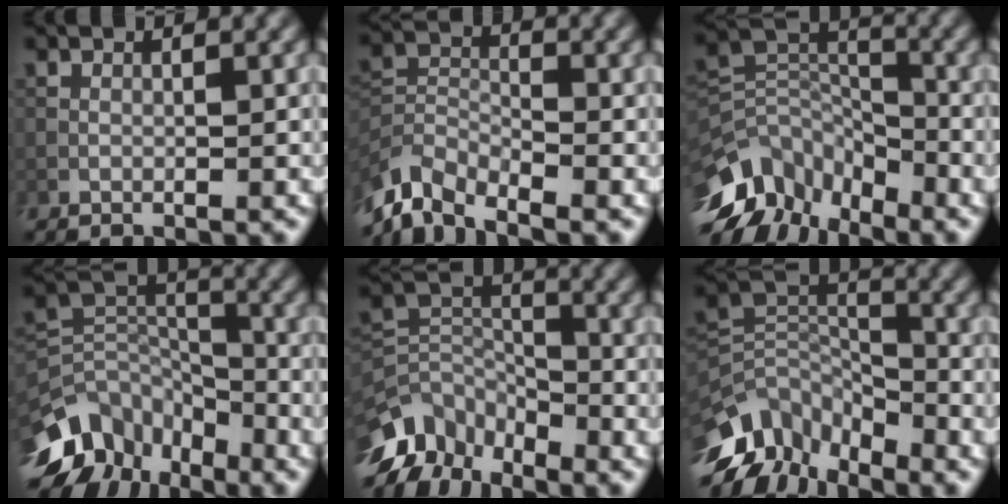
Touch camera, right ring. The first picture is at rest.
{"total": 5.7, "force": [-5.0, 1.9, 2.0], "torque": [-0.040, -0.010, -0.109]}
{"total": 10.7, "force": [-7.7, 6.0, 4.4], "torque": [-0.077, 0.019, -0.142]}
{"total": 11.2, "force": [-7.7, 7.0, 3.9], "torque": [-0.078, 0.016, -0.135]}
{"total": 8.2, "force": [-6.2, 4.4, 3.0], "torque": [-0.052, -0.003, -0.124]}
{"total": 9.4, "force": [-6.9, 5.1, 3.9], "torque": [-0.075, 0.010, -0.134]}